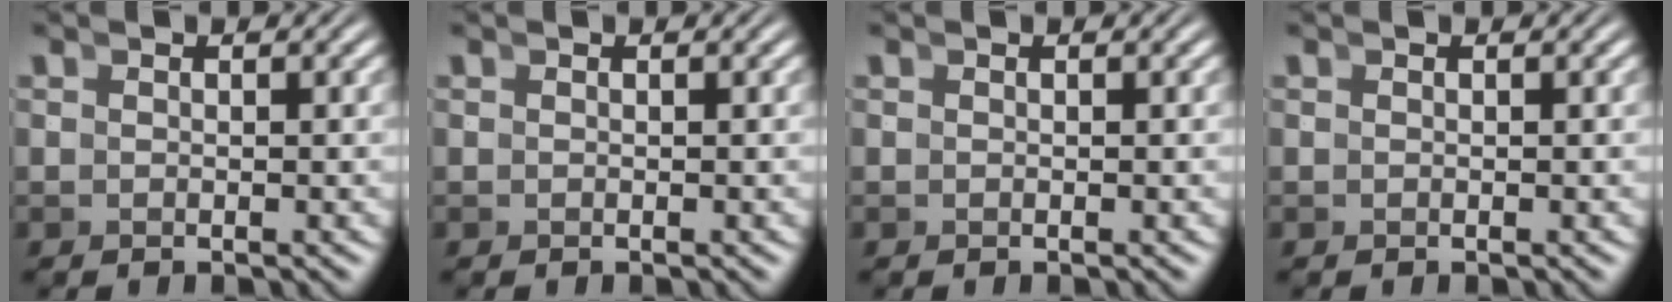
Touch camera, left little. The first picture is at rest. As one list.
[{"total": 0.0}, {"total": 0.0}, {"total": 0.0}]